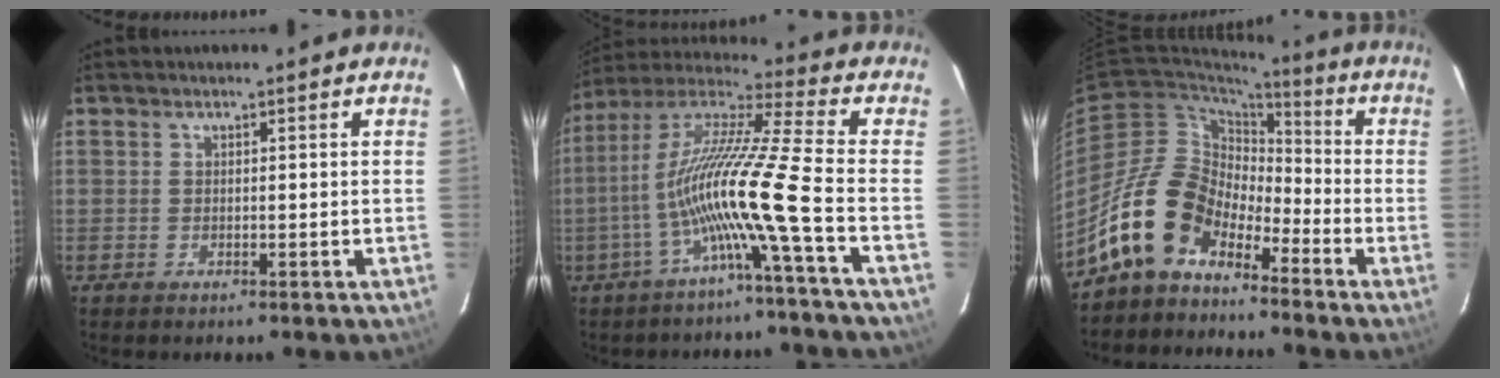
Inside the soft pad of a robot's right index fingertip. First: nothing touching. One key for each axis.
{"total": 14.5, "fx": -5.3, "fy": -2.0, "fz": 13.4, "tx": -0.229, "ty": -0.010, "tz": -0.107}
{"total": 14.0, "fx": -9.5, "fy": 8.1, "fz": 6.4, "tx": -0.118, "ty": 0.018, "tz": -0.182}